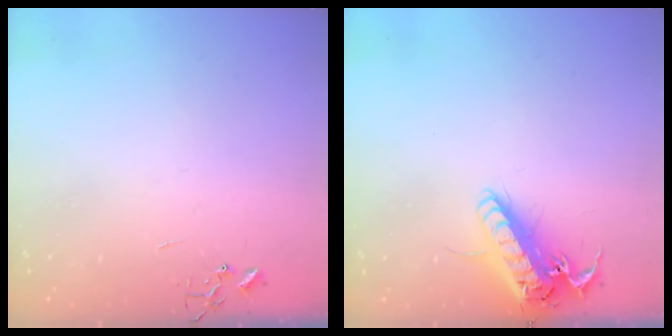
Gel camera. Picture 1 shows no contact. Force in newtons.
{"total": 17.4, "press": 17.1, "slide": 3.3}